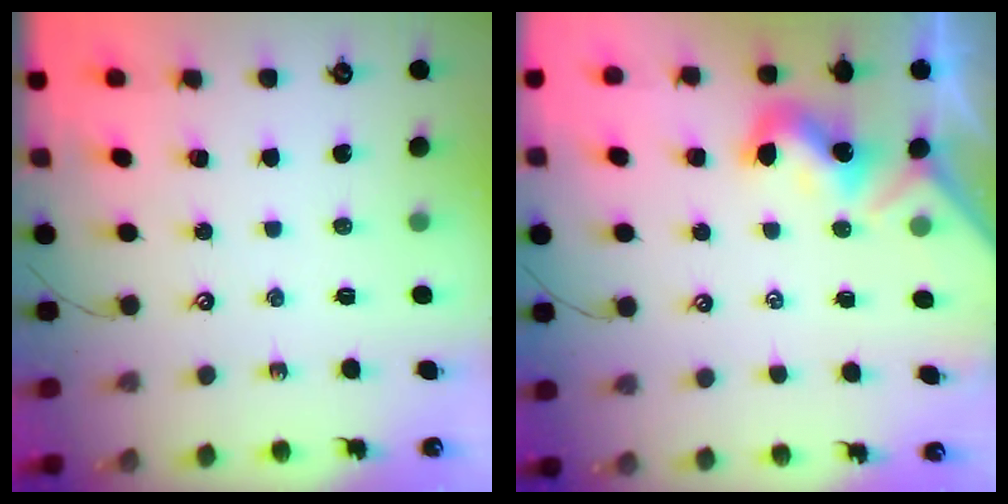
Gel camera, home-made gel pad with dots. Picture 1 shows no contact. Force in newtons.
{"total": 1.8, "press": 1.7, "slide": 0.3}